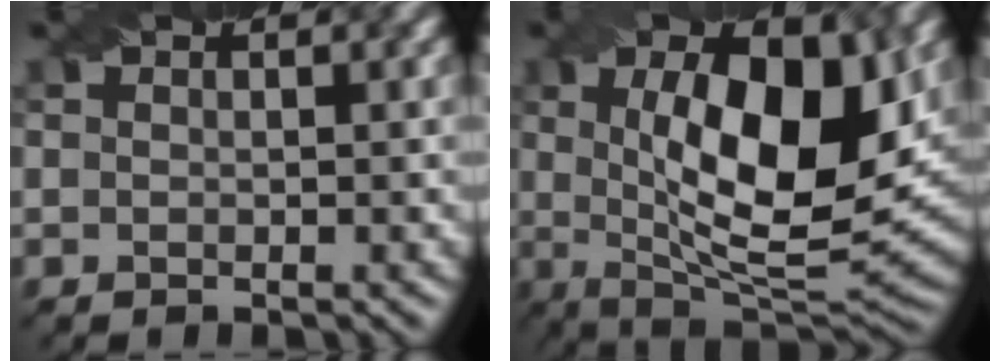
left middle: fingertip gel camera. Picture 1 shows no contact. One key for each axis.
{"total": 12.9, "fx": 1.8, "fy": 5.2, "fz": 11.6, "tx": -0.176, "ty": -0.001, "tz": 0.030}